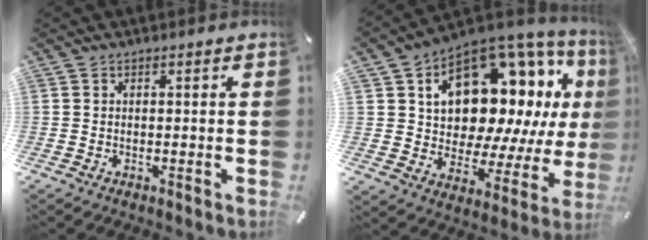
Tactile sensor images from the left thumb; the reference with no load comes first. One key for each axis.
{"total": 19.9, "fx": 7.8, "fy": 12.8, "fz": 13.1, "tx": -0.193, "ty": -0.063, "tz": 0.135}